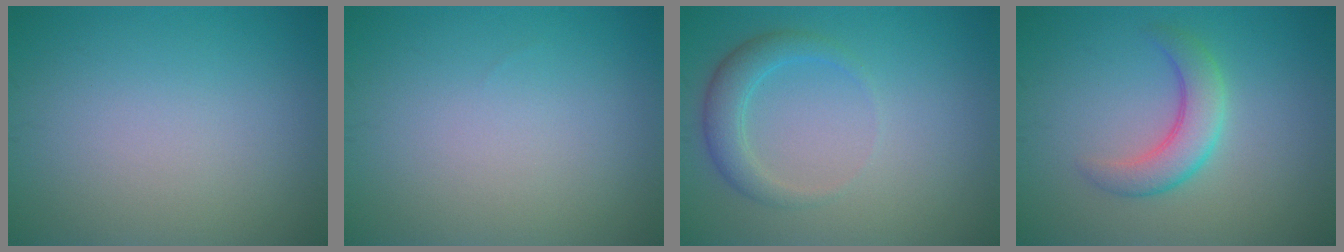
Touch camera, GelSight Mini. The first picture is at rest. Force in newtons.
{"total": 0.0}
{"total": 2.7, "press": 2.7, "slide": 0.1}
{"total": 3.6, "press": 3.6, "slide": 0.2}